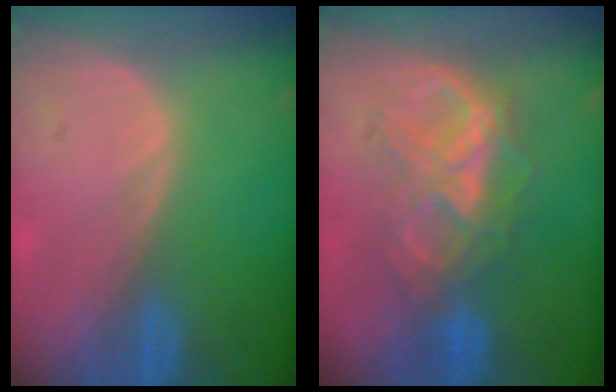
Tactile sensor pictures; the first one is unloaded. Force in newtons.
{"total": 7.3, "press": 7.3, "slide": 0.3}